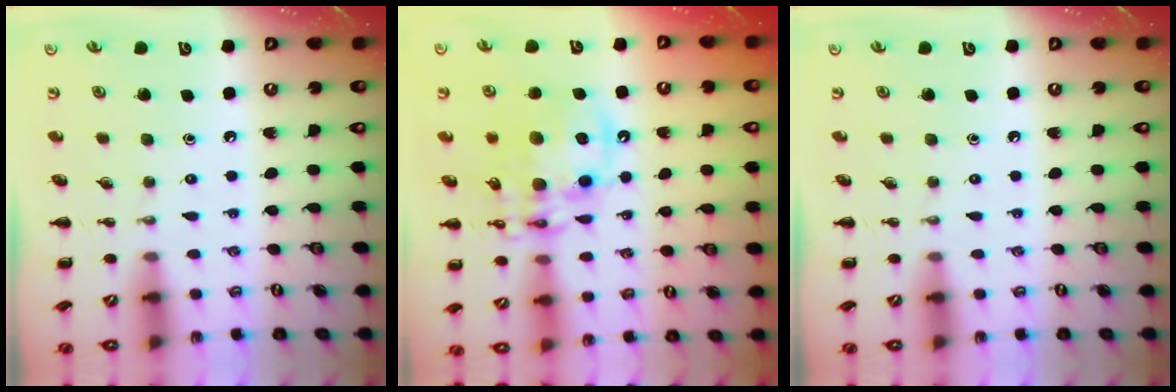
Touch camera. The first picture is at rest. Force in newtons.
{"total": 14.3, "press": 13.9, "slide": 3.0}
{"total": 0.0}